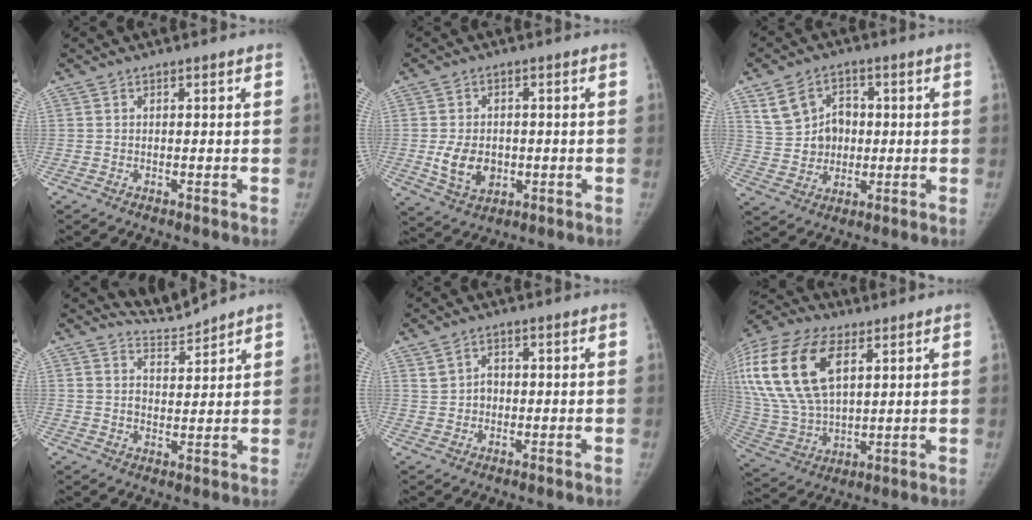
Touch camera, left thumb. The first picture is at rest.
{"total": 7.5, "force": [-0.9, 5.6, 5.0], "torque": [-0.073, -0.005, -0.005]}
{"total": 10.0, "force": [2.5, 8.4, 4.7], "torque": [-0.051, 0.002, 0.052]}
{"total": 4.4, "force": [4.3, -0.2, -0.9], "torque": [0.025, -0.037, 0.085]}
{"total": 3.2, "force": [0.7, 2.7, 1.5], "torque": [-0.013, 0.002, 0.015]}
{"total": 24.9, "force": [9.0, 13.8, 18.7], "torque": [-0.412, -0.001, 0.173]}